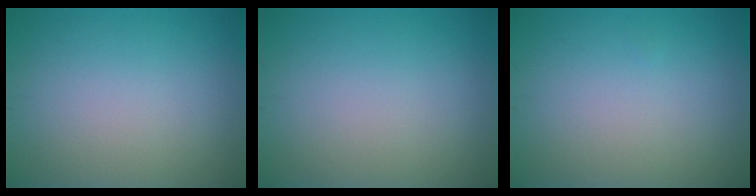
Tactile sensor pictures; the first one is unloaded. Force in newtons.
{"total": 0.0}
{"total": 0.0}